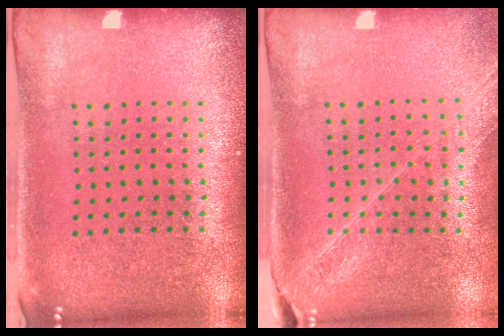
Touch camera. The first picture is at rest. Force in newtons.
{"total": 1.6, "press": 1.6, "slide": 0.0}